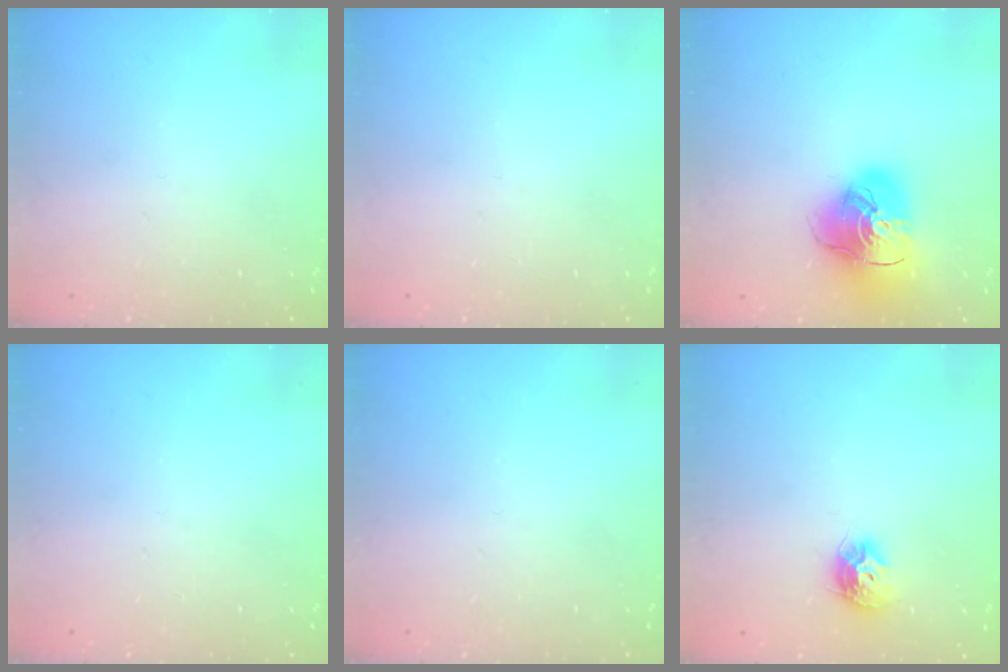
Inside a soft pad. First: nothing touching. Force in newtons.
{"total": 0.0}
{"total": 16.9, "press": 16.8, "slide": 2.0}
{"total": 0.0}
{"total": 0.0}
{"total": 9.3, "press": 9.3, "slide": 0.3}